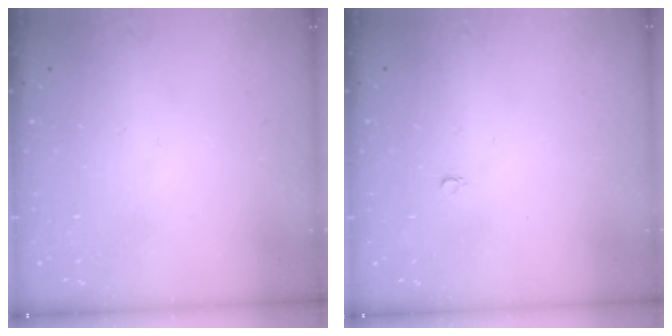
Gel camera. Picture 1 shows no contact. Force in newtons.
{"total": 2.4, "press": 2.4, "slide": 0.2}